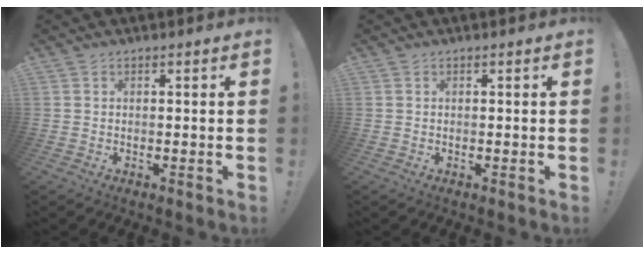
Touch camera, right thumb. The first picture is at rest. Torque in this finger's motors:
{"motor_torque": [-0.04, -0.04, -0.03, 0.03, 0.00]}